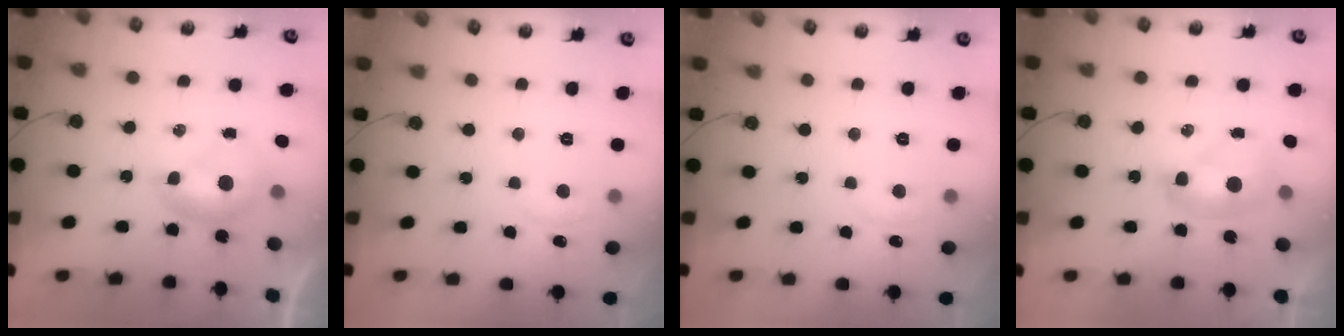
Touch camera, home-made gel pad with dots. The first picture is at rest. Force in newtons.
{"total": 1.0, "press": 0.7, "slide": 0.8}
{"total": 2.1, "press": 2.0, "slide": 0.6}
{"total": 2.1, "press": 2.1, "slide": 0.2}